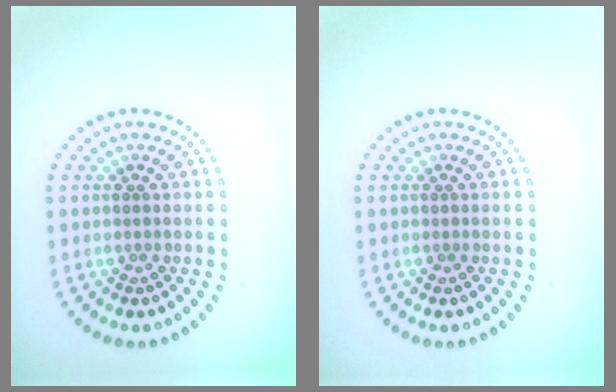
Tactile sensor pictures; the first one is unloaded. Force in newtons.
{"total": 0.0}